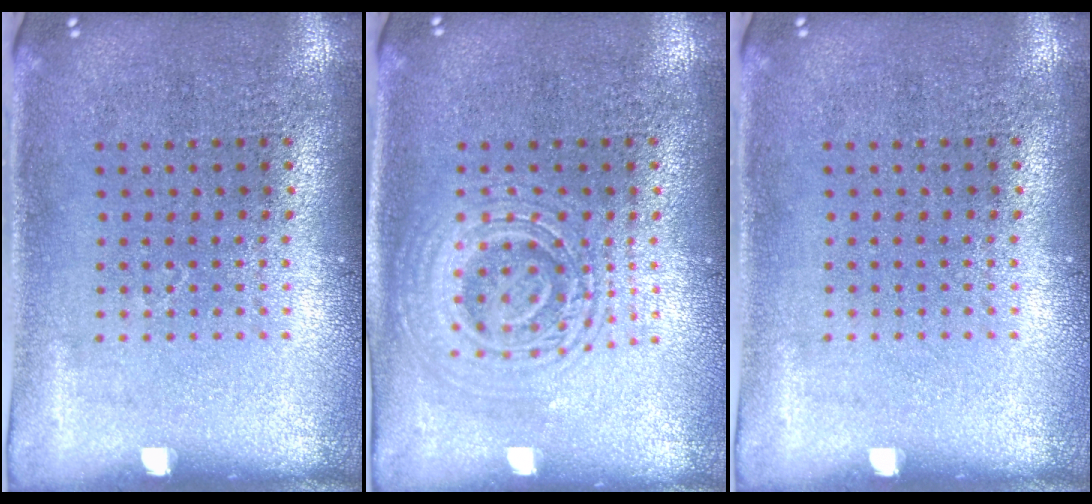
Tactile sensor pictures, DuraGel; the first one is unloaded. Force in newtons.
{"total": 2.8, "press": 2.7, "slide": 0.5}
{"total": 0.0}